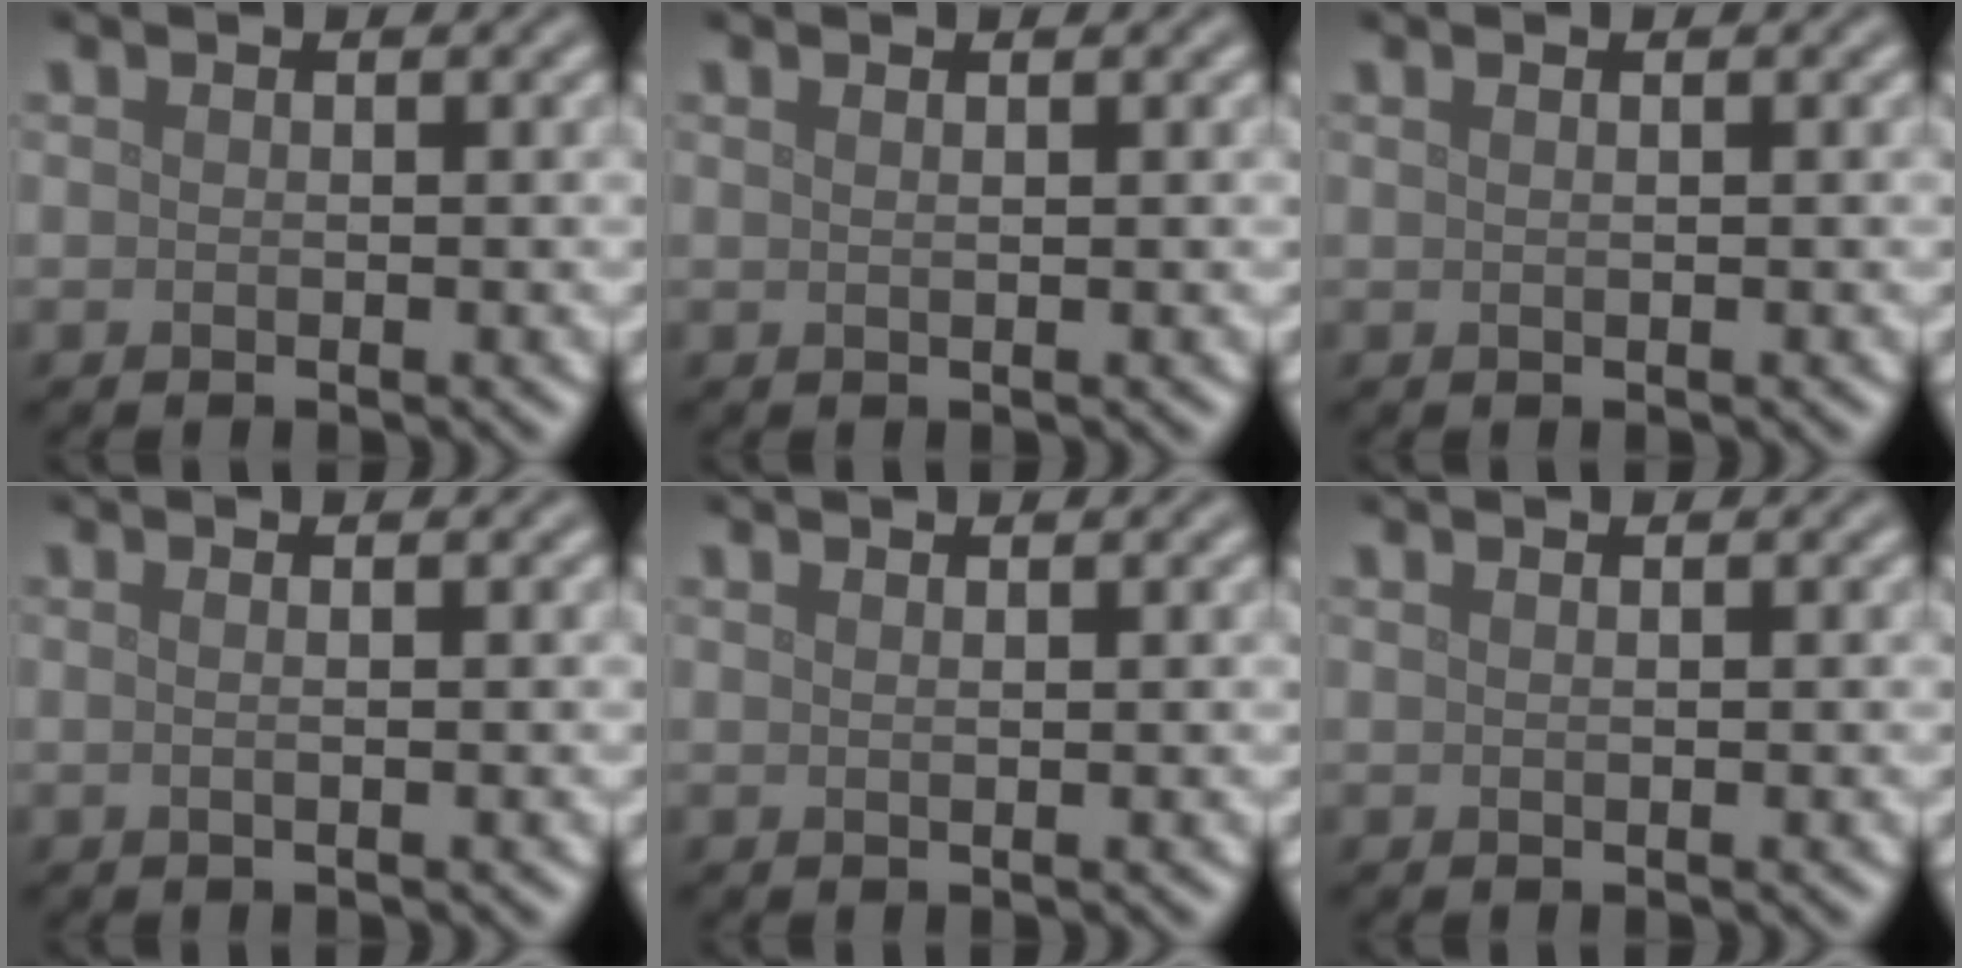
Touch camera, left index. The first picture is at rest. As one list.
[{"total": 1.4, "force": [0.8, 0.6, 0.9], "torque": [-0.002, -0.002, -0.002]}, {"total": 1.1, "force": [0.6, 0.5, 0.8], "torque": [-0.005, -0.002, 0.000]}, {"total": 2.0, "force": [0.7, 0.9, 1.7], "torque": [-0.013, -0.001, -0.017]}, {"total": 0.9, "force": [0.6, 0.3, 0.6], "torque": [-0.002, 0.000, 0.002]}, {"total": 0.8, "force": [0.5, 0.3, 0.6], "torque": [-0.005, 0.000, 0.002]}]